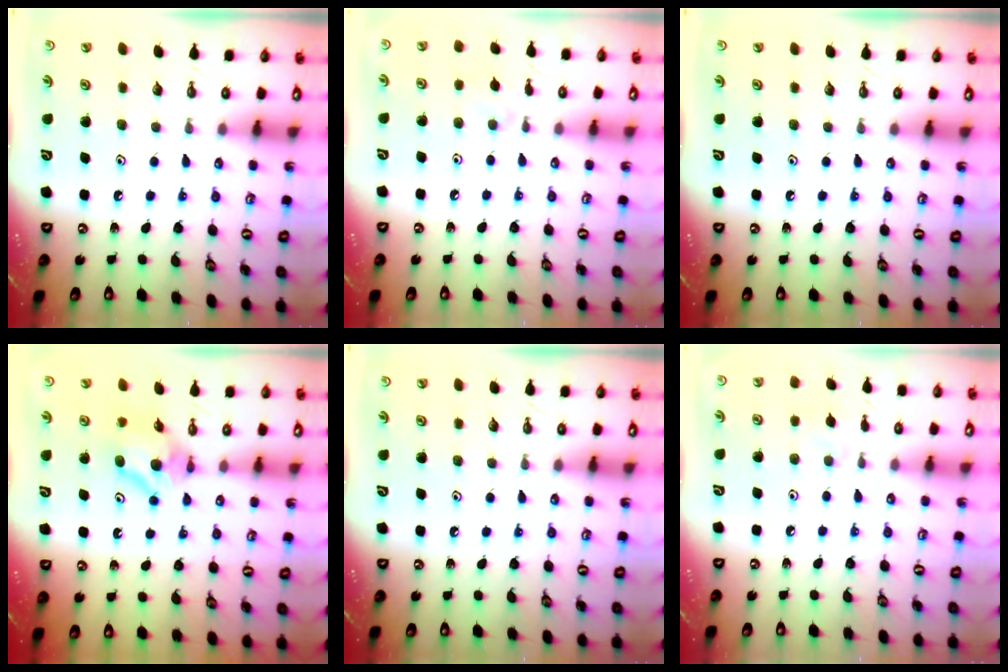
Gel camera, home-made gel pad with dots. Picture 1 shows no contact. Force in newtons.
{"total": 2.6, "press": 2.5, "slide": 0.5}
{"total": 0.0}
{"total": 7.7, "press": 7.7, "slide": 0.6}
{"total": 0.0}
{"total": 4.3, "press": 4.2, "slide": 0.8}